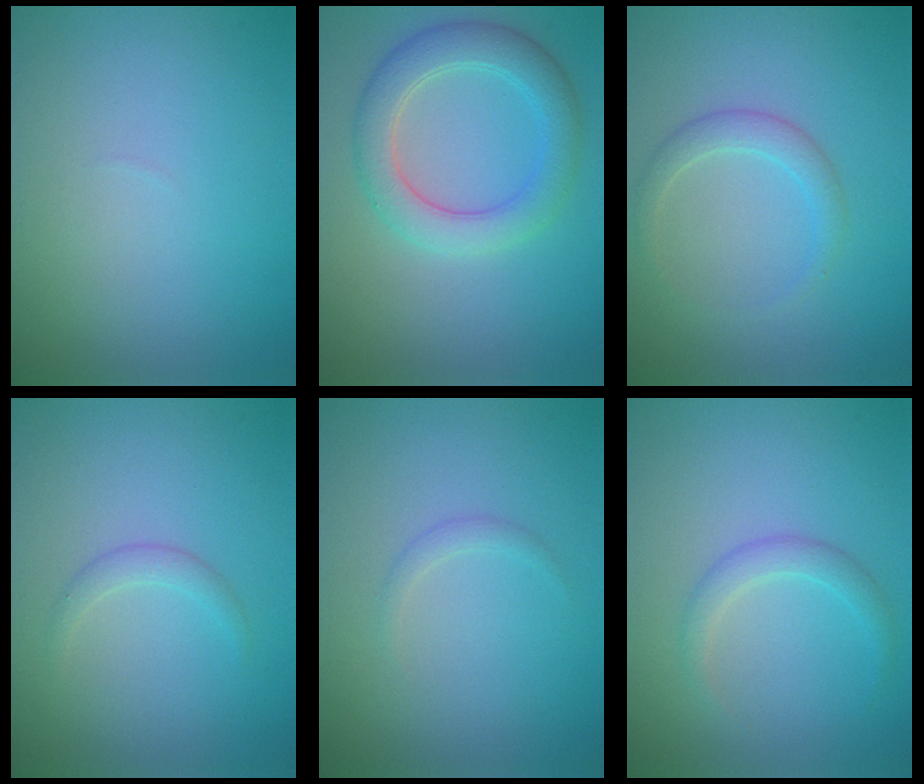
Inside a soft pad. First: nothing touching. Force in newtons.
{"total": 4.6, "press": 4.6, "slide": 0.4}
{"total": 1.9, "press": 1.9, "slide": 0.1}
{"total": 1.2, "press": 1.2, "slide": 0.0}
{"total": 0.7, "press": 0.7, "slide": 0.0}
{"total": 1.7, "press": 1.7, "slide": 0.1}